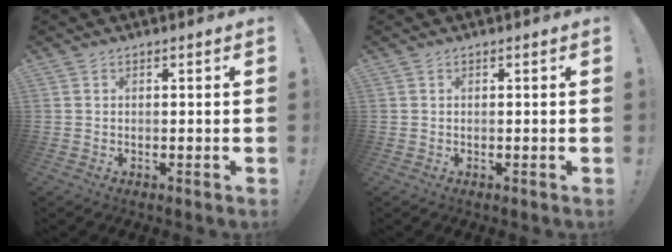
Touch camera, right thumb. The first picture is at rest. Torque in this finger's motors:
{"motor_torque": [-0.07, 0.07, -0.07, 0.07, 0.01]}